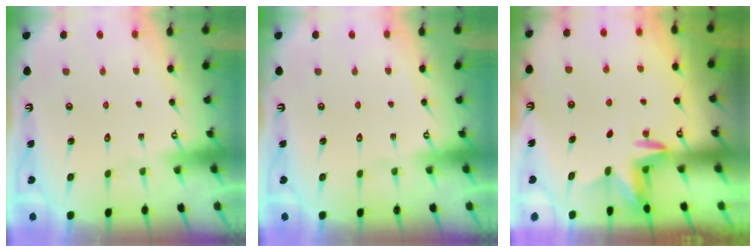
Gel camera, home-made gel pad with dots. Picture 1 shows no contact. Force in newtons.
{"total": 0.0}
{"total": 4.1, "press": 4.1, "slide": 0.3}